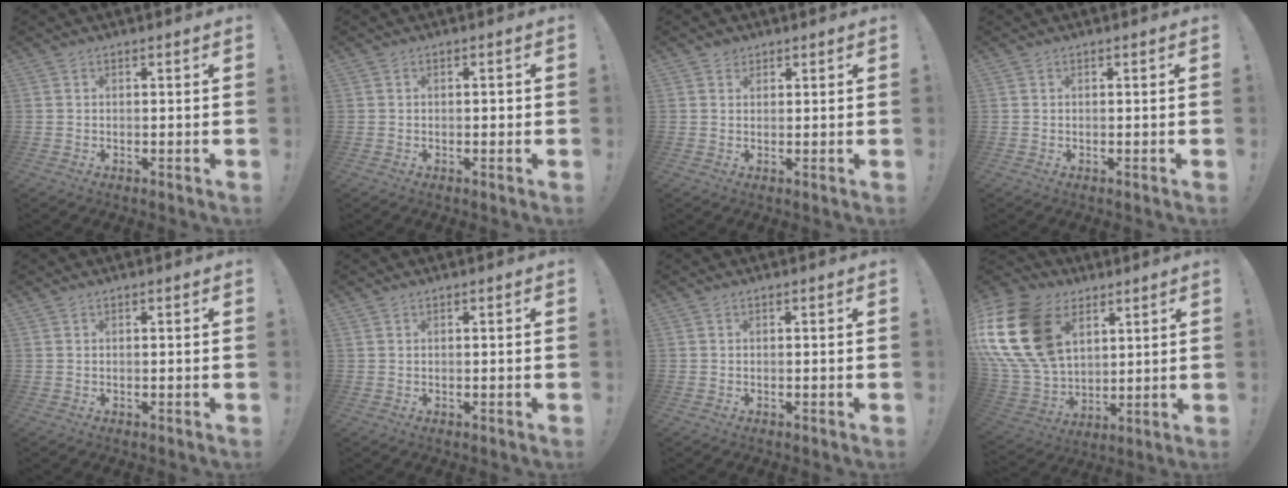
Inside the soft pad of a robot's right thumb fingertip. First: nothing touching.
{"total": 0.8, "force": [-0.4, 0.6, 0.4], "torque": [-0.009, 0.004, -0.007]}
{"total": 2.0, "force": [1.3, 1.4, 0.3], "torque": [0.002, -0.006, 0.023]}
{"total": 0.0}
{"total": 0.0}
{"total": 0.0}
{"total": 0.0}
{"total": 26.4, "force": [8.8, 18.8, 16.3], "torque": [-0.327, -0.035, 0.188]}